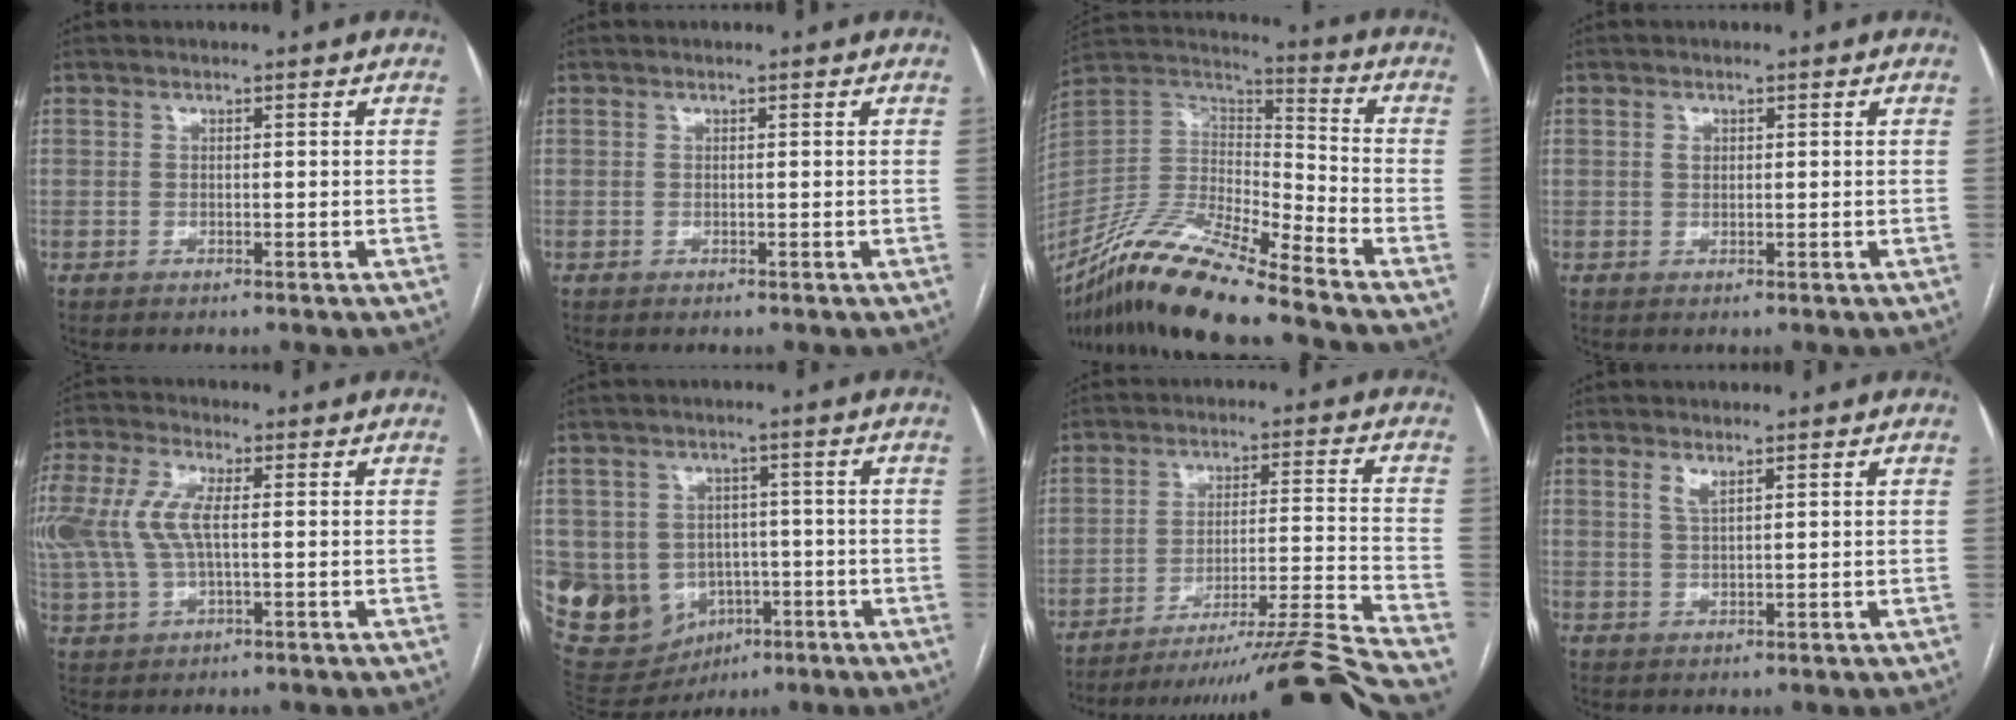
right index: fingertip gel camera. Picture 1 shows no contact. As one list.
[{"total": 0.0}, {"total": 19.2, "force": [-15.0, 1.2, 11.8], "torque": [-0.243, -0.015, -0.284]}, {"total": 1.3, "force": [0.4, 1.0, 0.8], "torque": [-0.015, 0.003, 0.007]}, {"total": 13.2, "force": [1.4, 6.3, 11.5], "torque": [-0.291, 0.014, 0.030]}, {"total": 14.9, "force": [-2.9, 13.6, 5.5], "torque": [-0.121, 0.031, -0.019]}, {"total": 20.8, "force": [-19.1, -4.9, 6.8], "torque": [-0.064, -0.024, -0.279]}, {"total": 2.0, "force": [1.2, 0.4, 1.5], "torque": [-0.034, -0.001, 0.027]}]